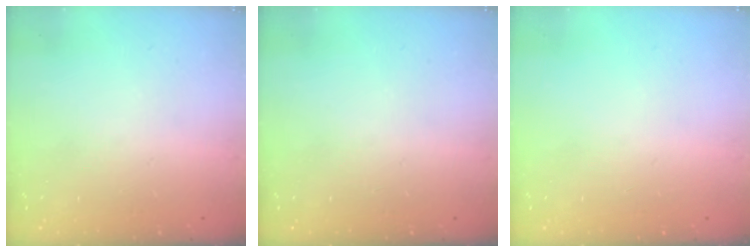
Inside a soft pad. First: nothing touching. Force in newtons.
{"total": 0.0}
{"total": 0.0}